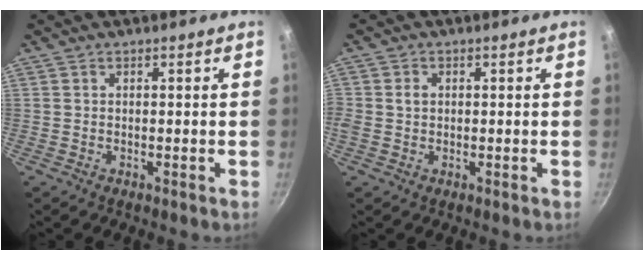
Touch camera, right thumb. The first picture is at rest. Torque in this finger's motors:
{"motor_torque": [0.11, 0.90, 0.11, 0.42, 0.07]}